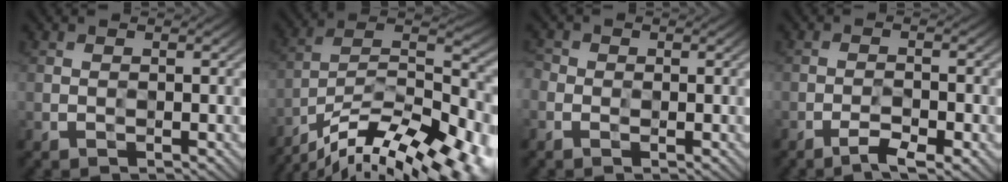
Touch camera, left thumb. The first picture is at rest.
{"total": 17.4, "force": [-14.5, 3.7, 8.8], "torque": [-0.134, -0.001, -0.235]}
{"total": 2.4, "force": [-0.9, 2.0, 1.0], "torque": [-0.032, -0.003, -0.024]}
{"total": 3.3, "force": [-2.9, -0.1, 1.6], "torque": [-0.029, 0.003, -0.045]}